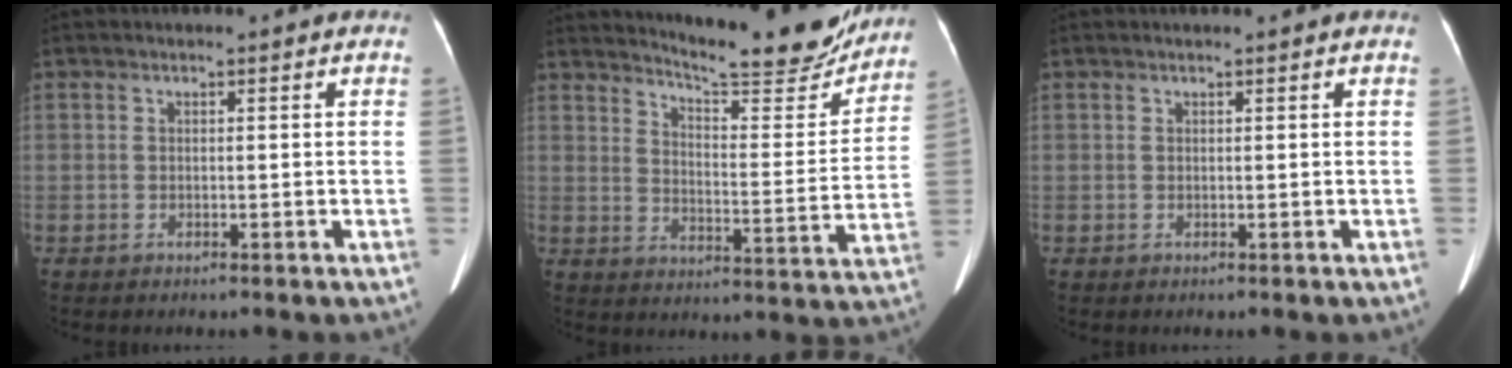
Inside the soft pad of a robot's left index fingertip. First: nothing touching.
{"total": 17.9, "force": [16.7, 1.7, 6.1], "torque": [-0.092, -0.060, 0.215]}
{"total": 0.9, "force": [0.8, -0.1, 0.3], "torque": [-0.005, 0.014, 0.016]}